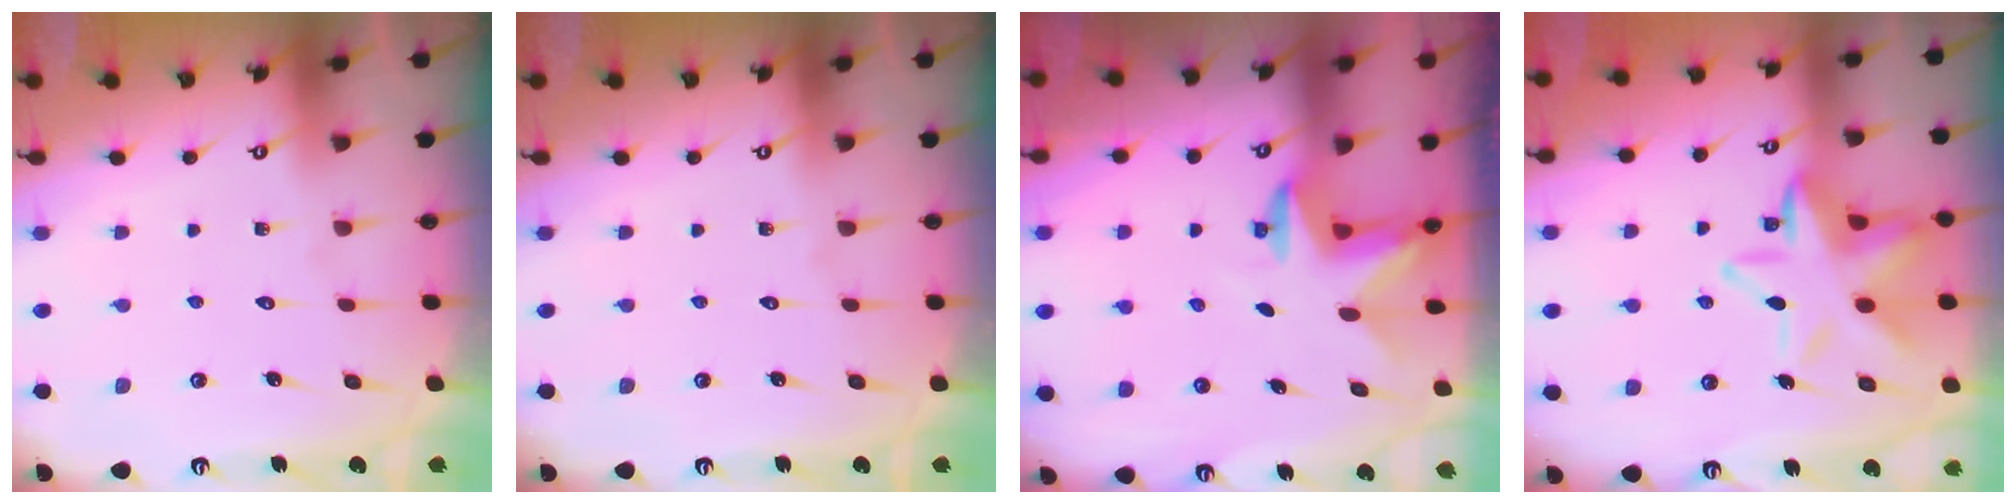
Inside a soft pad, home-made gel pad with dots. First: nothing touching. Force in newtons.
{"total": 0.0}
{"total": 2.5, "press": 2.5, "slide": 0.4}
{"total": 15.4, "press": 15.3, "slide": 1.7}